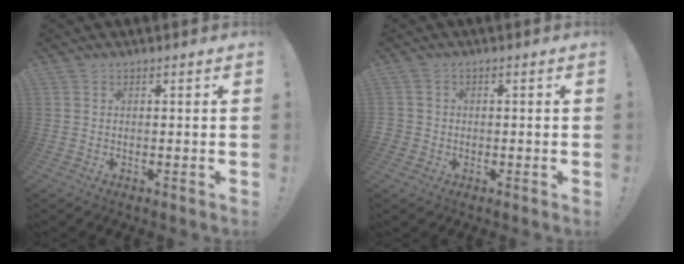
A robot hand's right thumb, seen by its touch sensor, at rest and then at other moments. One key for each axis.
{"total": 2.2, "fx": -0.1, "fy": 2.1, "fz": 0.4, "tx": 0.001, "ty": 0.001, "tz": -0.003}